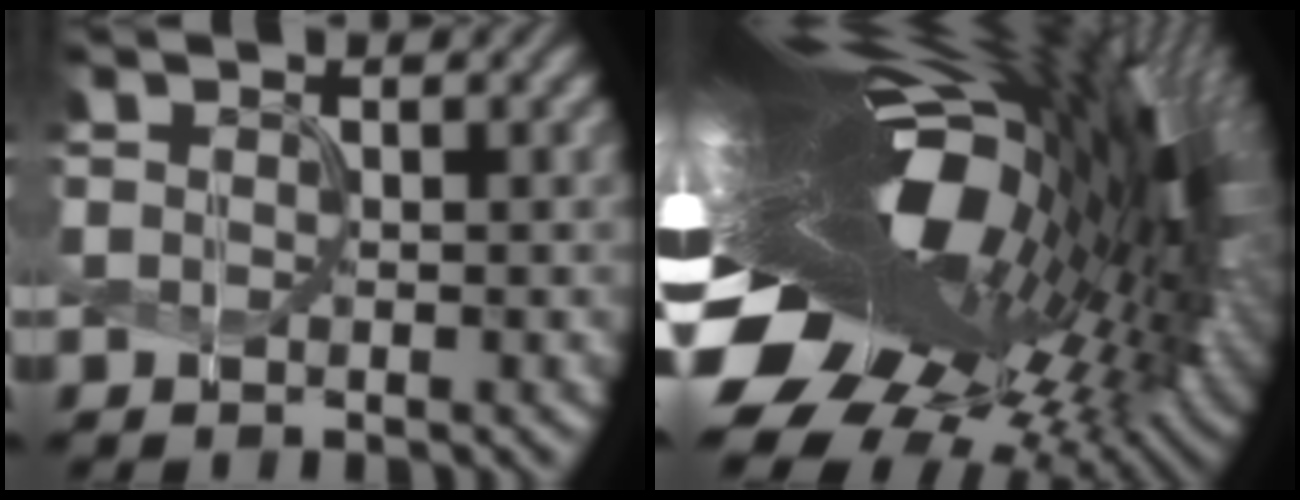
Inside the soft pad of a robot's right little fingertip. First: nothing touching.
{"total": 19.7, "force": [-0.3, 8.7, 17.6], "torque": [-0.291, -0.010, -0.027]}